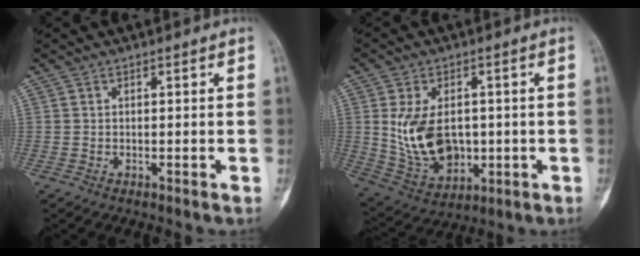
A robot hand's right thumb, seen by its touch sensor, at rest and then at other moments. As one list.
[{"total": 13.2, "force": [0.3, 8.9, 9.7], "torque": [-0.157, -0.007, 0.031]}]